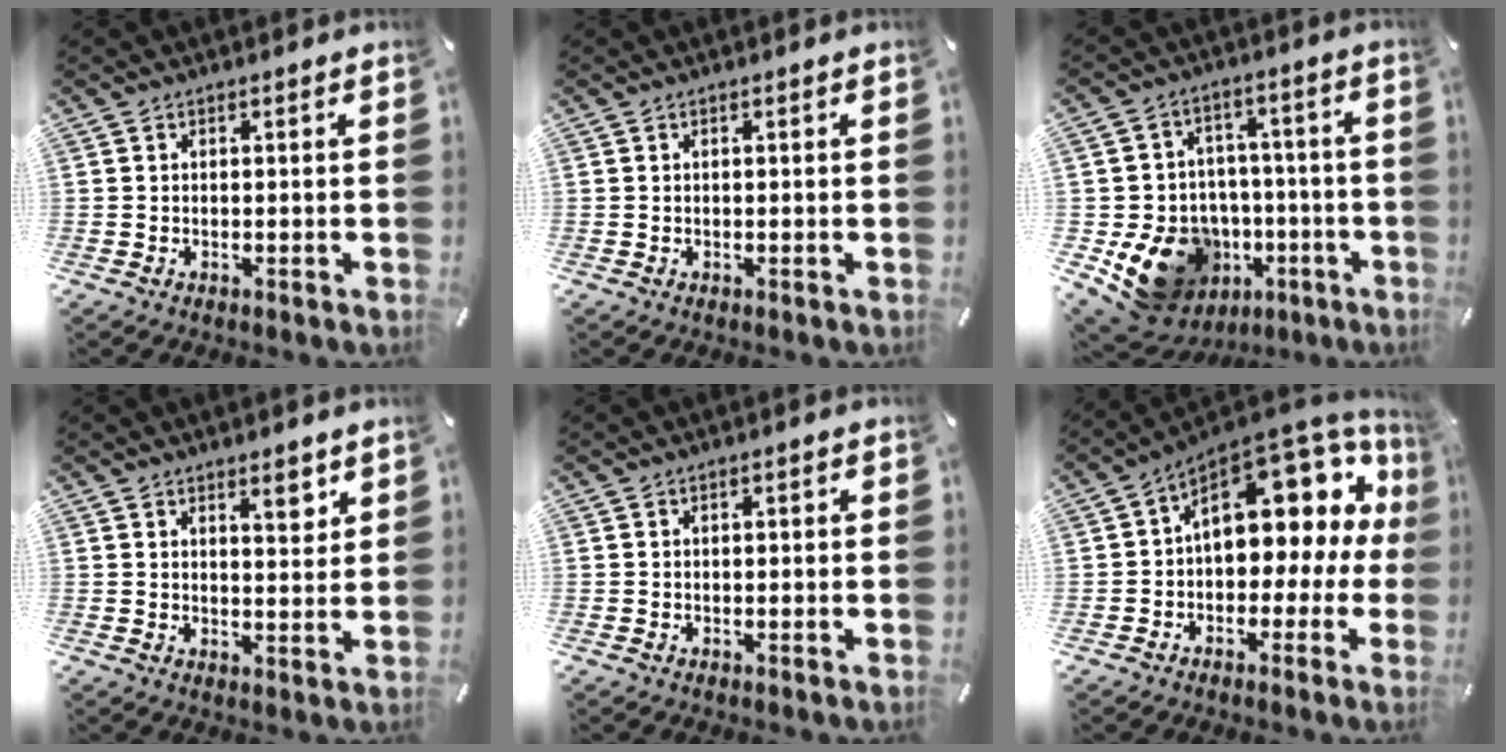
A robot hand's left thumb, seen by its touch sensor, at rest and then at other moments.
{"total": 0.0}
{"total": 16.4, "force": [-6.1, 13.5, 6.9], "torque": [-0.122, 0.034, -0.077]}
{"total": 4.9, "force": [3.3, 1.9, 3.0], "torque": [-0.025, -0.023, 0.050]}
{"total": 0.5, "force": [-0.1, 0.4, 0.4], "torque": [-0.007, 0.001, -0.002]}
{"total": 14.5, "force": [6.4, 9.0, 9.4], "torque": [-0.115, -0.059, 0.105]}